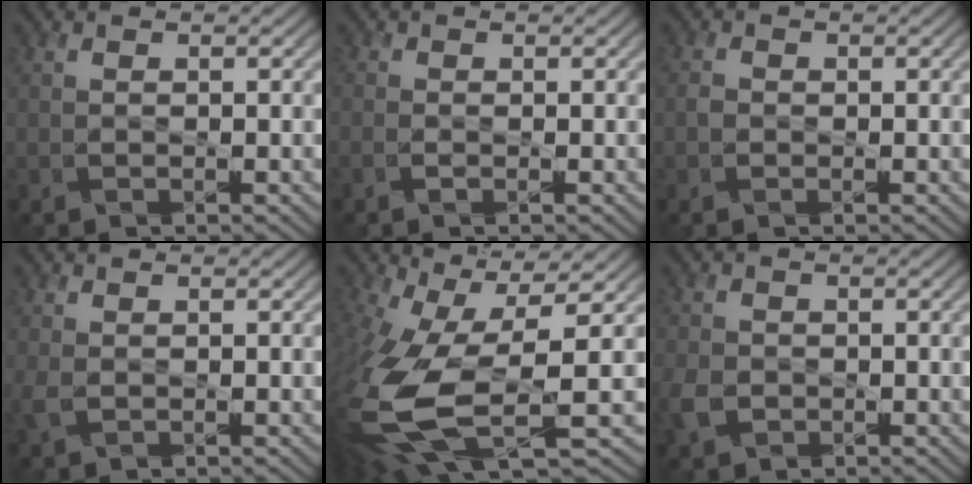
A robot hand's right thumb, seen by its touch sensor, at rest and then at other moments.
{"total": 0.6, "force": [-0.5, 0.2, 0.2], "torque": [-0.005, -0.008, -0.011]}
{"total": 0.9, "force": [-0.4, 0.9, 0.1], "torque": [-0.003, -0.005, -0.011]}
{"total": 1.7, "force": [-0.3, 1.2, 1.2], "torque": [-0.044, -0.008, -0.003]}
{"total": 14.5, "force": [-3.8, 6.2, 12.6], "torque": [-0.316, -0.058, -0.043]}
{"total": 2.7, "force": [-1.0, 2.3, 0.9], "torque": [-0.032, -0.009, -0.023]}